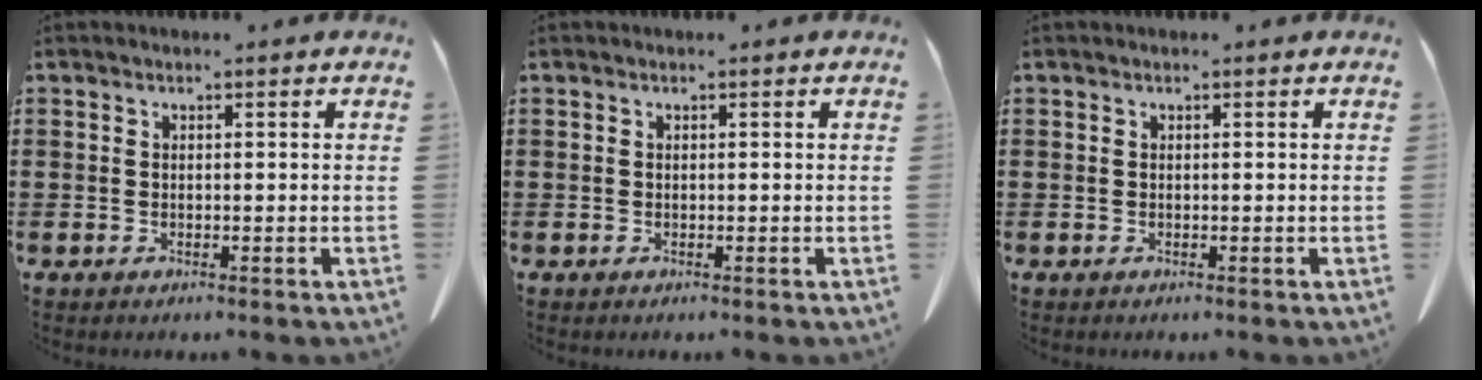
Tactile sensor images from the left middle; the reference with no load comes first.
{"total": 0.0}
{"total": 0.0}